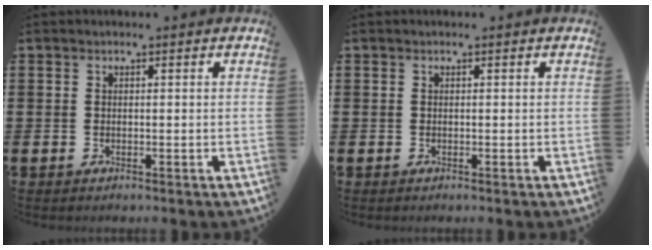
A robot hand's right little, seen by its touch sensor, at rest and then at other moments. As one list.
[{"total": 0.0}]